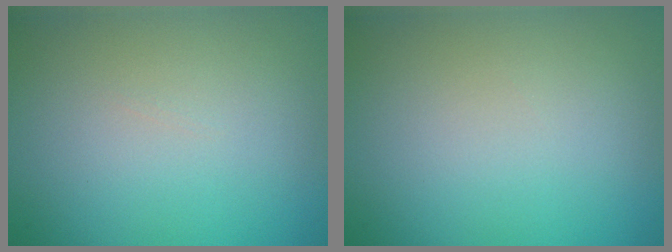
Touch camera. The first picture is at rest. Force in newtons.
{"total": 0.0}